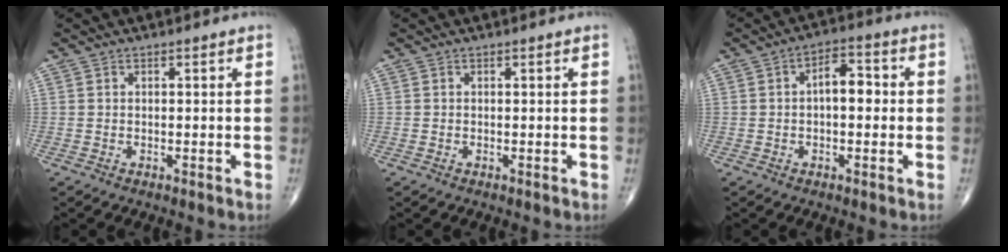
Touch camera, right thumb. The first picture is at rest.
{"total": 0.0}
{"total": 6.3, "force": [0.2, 3.3, 5.3], "torque": [-0.068, 0.021, -0.007]}